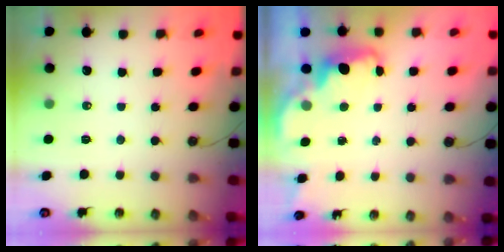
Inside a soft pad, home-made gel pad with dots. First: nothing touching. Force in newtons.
{"total": 2.3, "press": 2.3, "slide": 0.5}